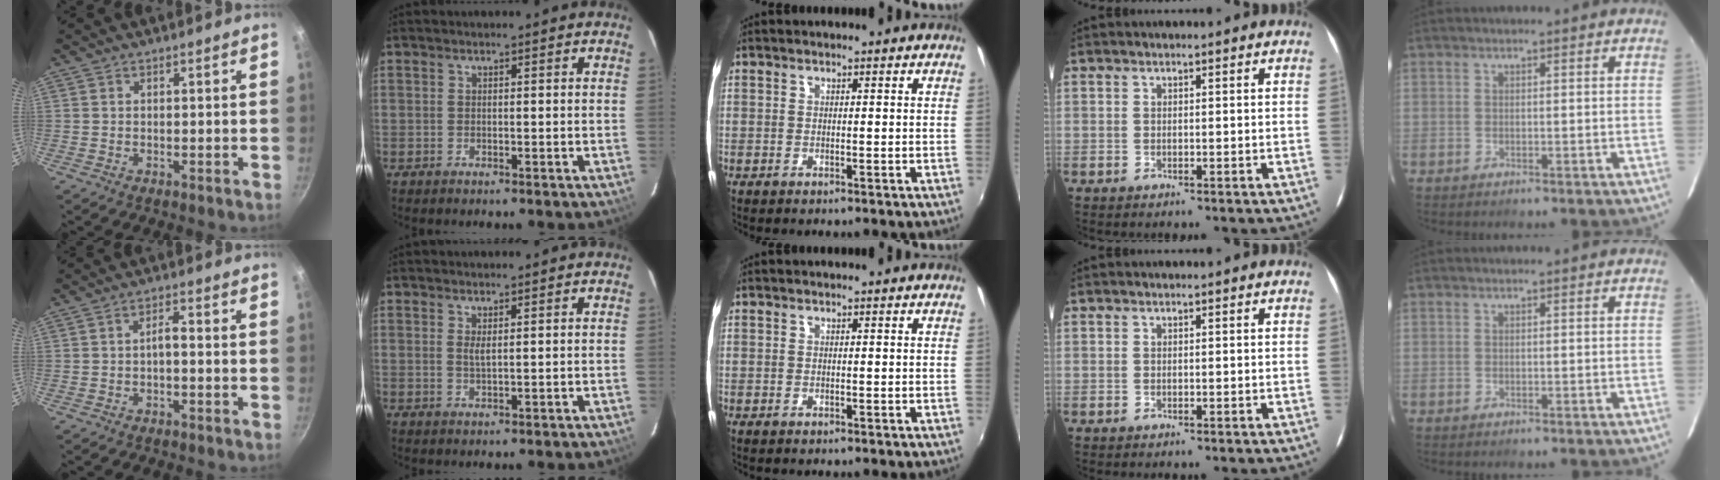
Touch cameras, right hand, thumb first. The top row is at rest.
{"thumb": {"total": 2.3, "force": [-0.8, 0.8, 2.0], "torque": [-0.038, 0.018, -0.016]}, "index": {"total": 1.3, "force": [0.6, 0.1, 1.1], "torque": [-0.022, -0.002, 0.010]}}